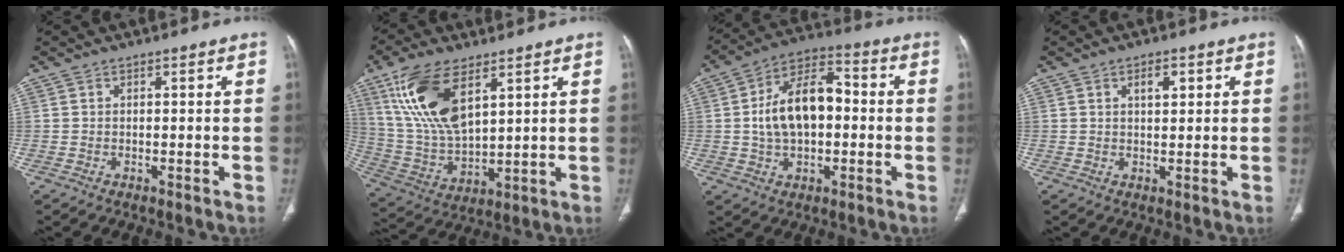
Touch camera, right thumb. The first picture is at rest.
{"total": 16.5, "force": [7.9, 7.4, 12.4], "torque": [-0.243, -0.026, 0.163]}
{"total": 14.1, "force": [0.1, 8.4, 11.4], "torque": [-0.185, 0.032, -0.005]}
{"total": 3.1, "force": [1.3, 1.4, 2.4], "torque": [-0.031, -0.005, 0.021]}